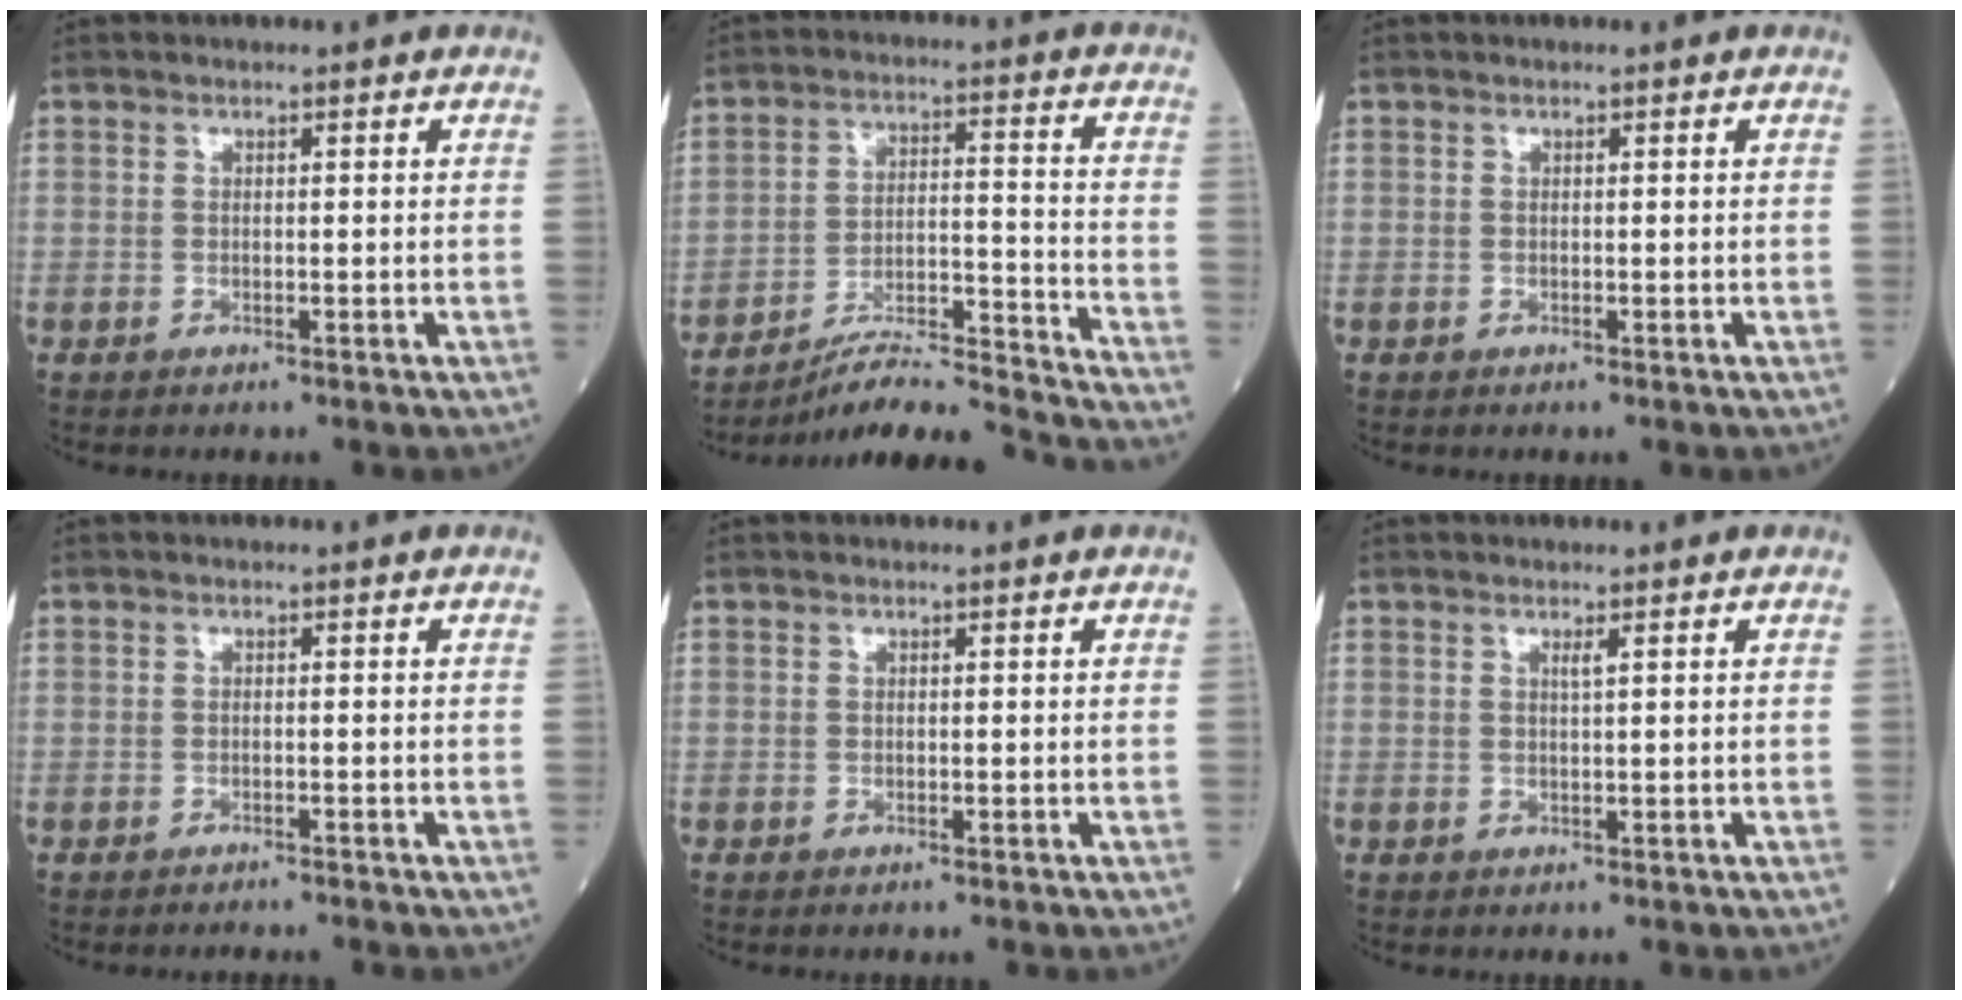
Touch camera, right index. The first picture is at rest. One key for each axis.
{"total": 17.1, "fx": -16.4, "fy": -1.2, "fz": 4.7, "tx": -0.077, "ty": 0.006, "tz": -0.253}
{"total": 0.0}
{"total": 1.9, "fx": -1.9, "fy": 0.1, "fz": 0.3, "tx": -0.004, "ty": -0.002, "tz": -0.023}
{"total": 0.0}
{"total": 0.8, "fx": 0.4, "fy": -0.2, "fz": 0.7, "tx": -0.016, "ty": -0.003, "tz": 0.008}